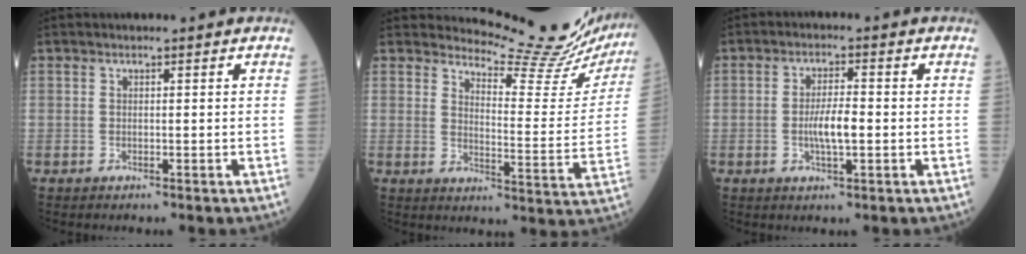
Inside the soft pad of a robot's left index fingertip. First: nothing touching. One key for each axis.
{"total": 15.0, "fx": 14.9, "fy": 1.1, "fz": 1.2, "tx": -0.007, "ty": -0.104, "tz": 0.161}
{"total": 4.7, "fx": -1.3, "fy": 1.1, "fz": 4.4, "tx": -0.087, "ty": -0.003, "tz": -0.026}